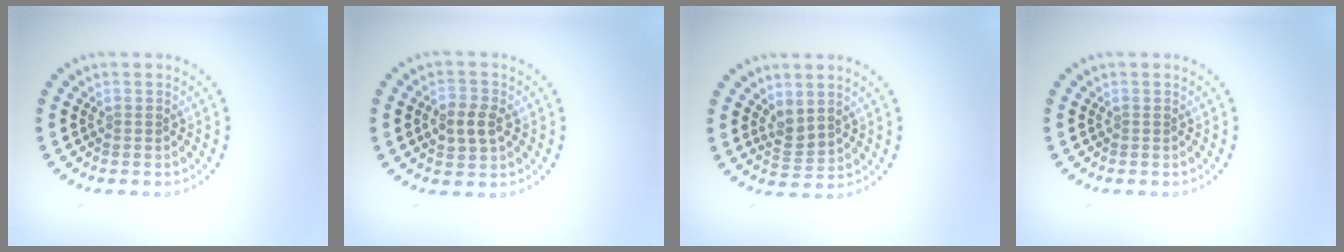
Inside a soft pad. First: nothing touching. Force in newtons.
{"total": 2.8, "press": 2.8, "slide": 0.1}
{"total": 1.9, "press": 1.6, "slide": 1.1}
{"total": 0.0}